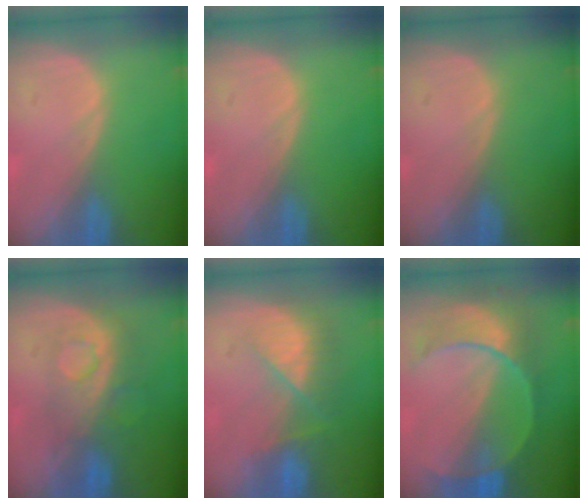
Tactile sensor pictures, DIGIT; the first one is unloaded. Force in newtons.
{"total": 0.0}
{"total": 0.0}
{"total": 7.9, "press": 7.4, "slide": 2.7}
{"total": 7.5, "press": 6.8, "slide": 3.3}
{"total": 8.8, "press": 8.3, "slide": 2.8}